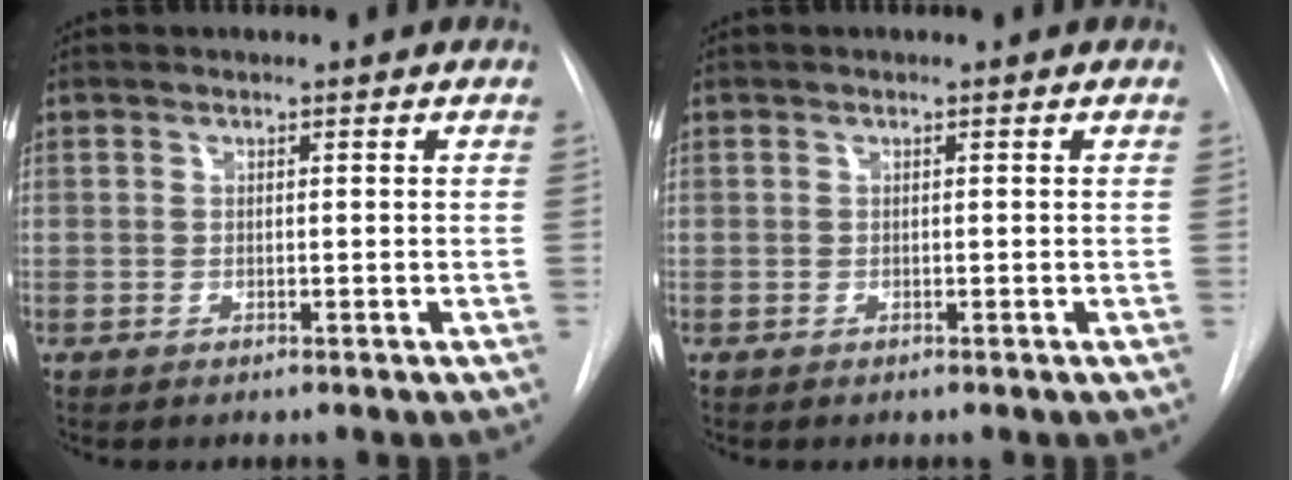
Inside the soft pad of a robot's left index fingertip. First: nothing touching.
{"total": 0.0}